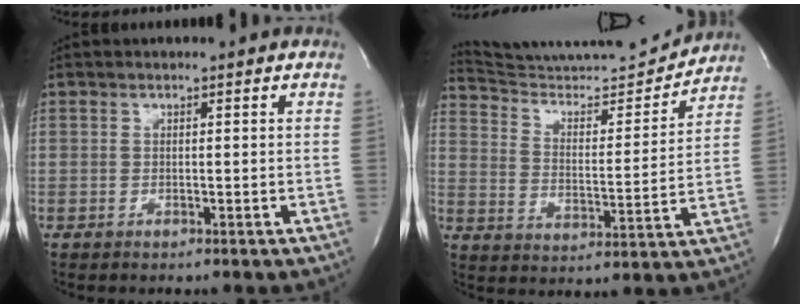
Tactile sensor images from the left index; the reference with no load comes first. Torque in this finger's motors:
{"motor_torque": [0.01, -0.14, 0.09, 0.02]}